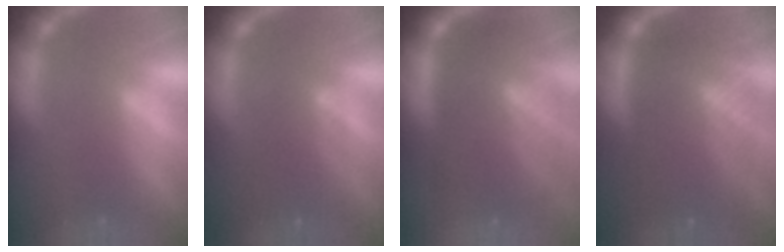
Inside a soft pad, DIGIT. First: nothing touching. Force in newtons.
{"total": 4.1}
{"total": 9.5}
{"total": 10.0}